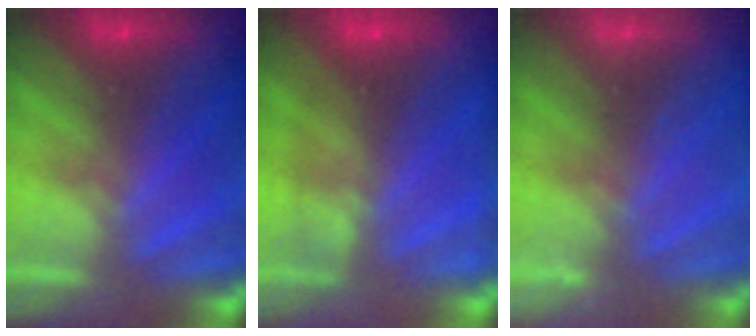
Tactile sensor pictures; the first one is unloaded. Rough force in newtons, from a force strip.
{"total": 2.2}
{"total": 2.2}